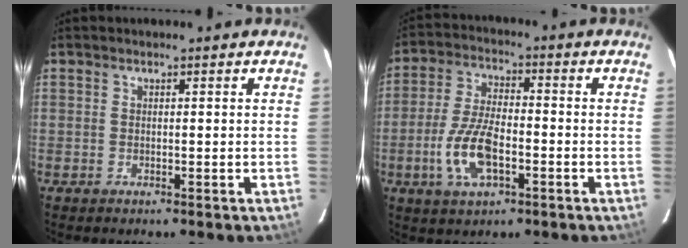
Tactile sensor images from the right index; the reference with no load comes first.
{"total": 10.6, "force": [-3.7, 4.4, 8.9], "torque": [-0.187, -0.002, -0.070]}